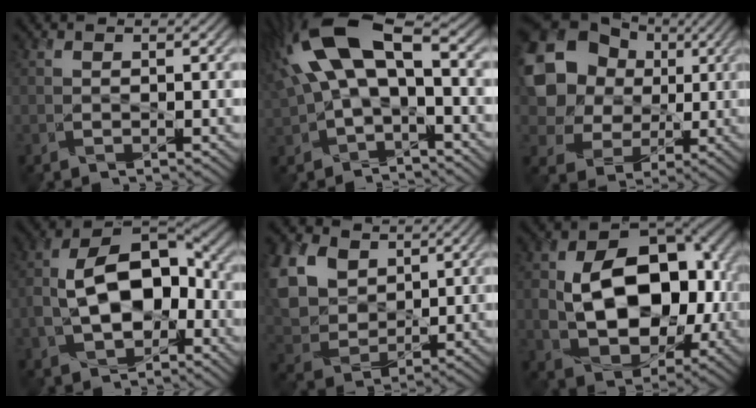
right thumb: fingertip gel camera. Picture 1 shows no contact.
{"total": 14.7, "force": [2.2, 7.6, 12.4], "torque": [-0.277, 0.014, 0.036]}
{"total": 16.5, "force": [4.4, 13.8, 7.9], "torque": [-0.233, 0.038, 0.090]}
{"total": 11.9, "force": [-2.1, 7.2, 9.2], "torque": [-0.179, 0.004, -0.040]}
{"total": 11.7, "force": [5.6, 8.1, 6.5], "torque": [-0.200, 0.029, 0.100]}
{"total": 14.5, "force": [-1.1, 9.9, 10.6], "torque": [-0.177, -0.004, -0.008]}